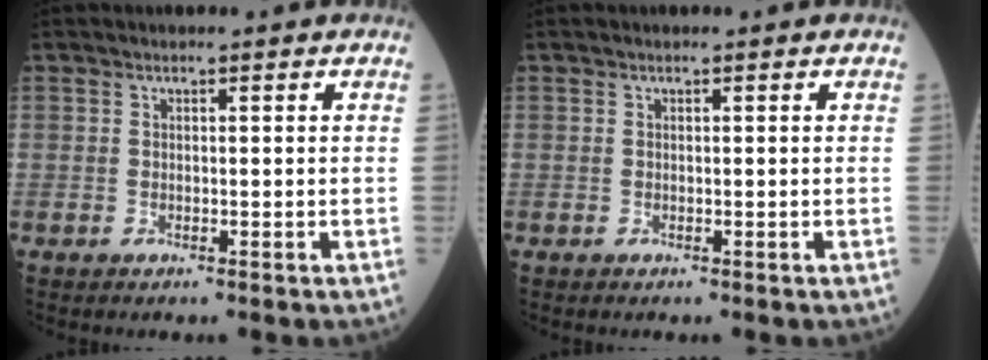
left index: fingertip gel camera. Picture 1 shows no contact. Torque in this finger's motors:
{"motor_torque": [0.00, 0.00, 0.03, 0.00]}